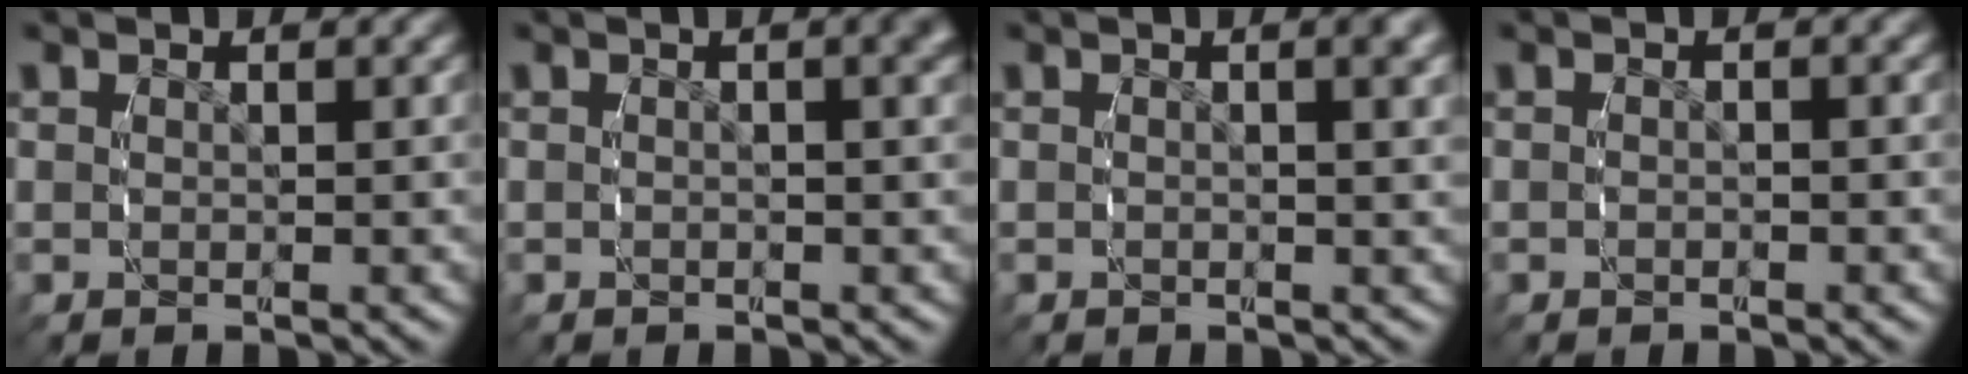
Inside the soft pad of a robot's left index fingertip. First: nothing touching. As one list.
[{"total": 1.3, "force": [0.1, 0.0, 1.3], "torque": [-0.010, 0.003, -0.003]}, {"total": 1.4, "force": [0.3, -0.2, 1.3], "torque": [-0.016, 0.000, 0.003]}, {"total": 0.9, "force": [-0.9, 0.0, 0.1], "torque": [-0.002, -0.001, -0.015]}]